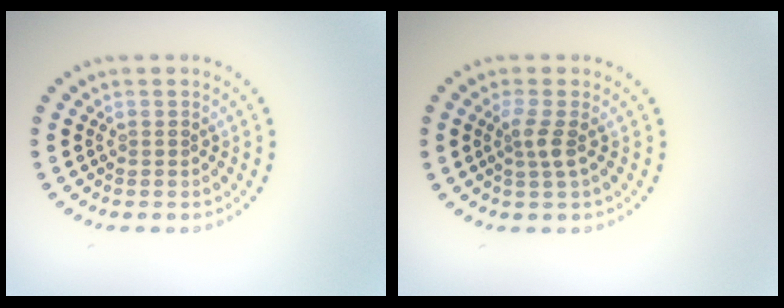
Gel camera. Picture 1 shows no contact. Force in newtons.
{"total": 1.8, "press": 1.4, "slide": 1.1}